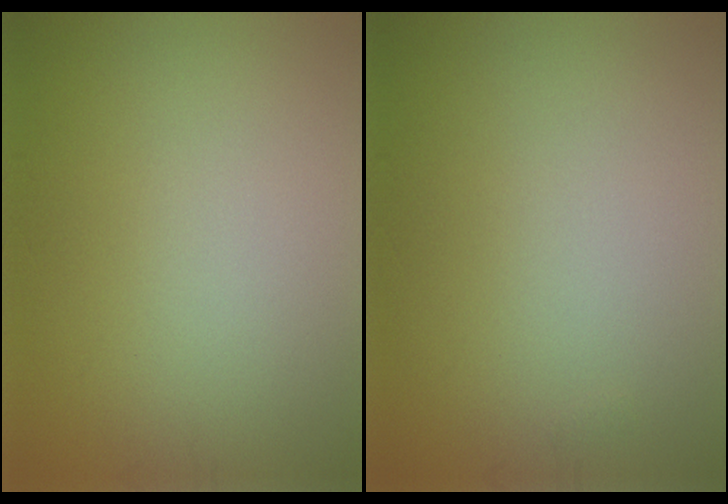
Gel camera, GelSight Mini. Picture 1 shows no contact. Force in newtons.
{"total": 0.0}